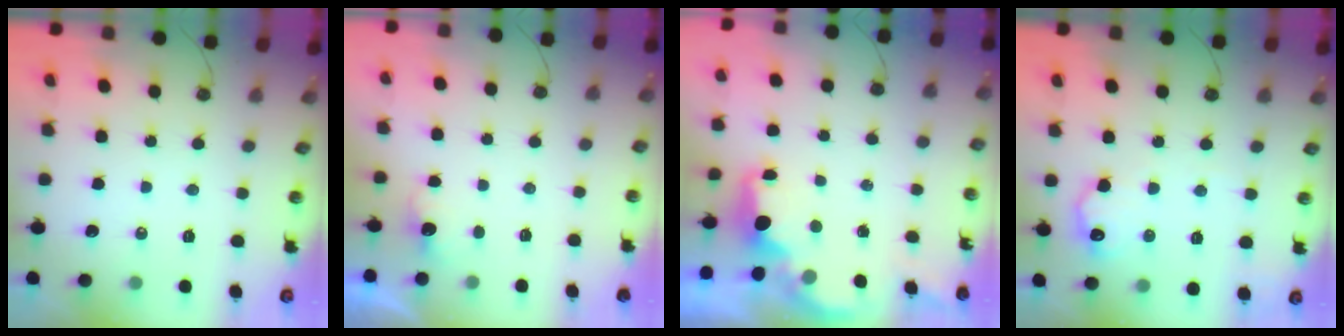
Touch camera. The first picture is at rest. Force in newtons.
{"total": 2.2, "press": 2.0, "slide": 0.8}
{"total": 2.2, "press": 2.1, "slide": 0.8}
{"total": 10.8, "press": 10.8, "slide": 0.3}